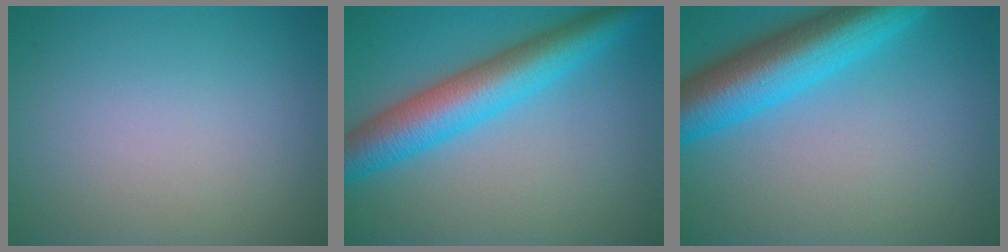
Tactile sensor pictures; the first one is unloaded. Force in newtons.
{"total": 7.5, "press": 7.5, "slide": 0.1}
{"total": 8.7, "press": 8.7, "slide": 0.4}